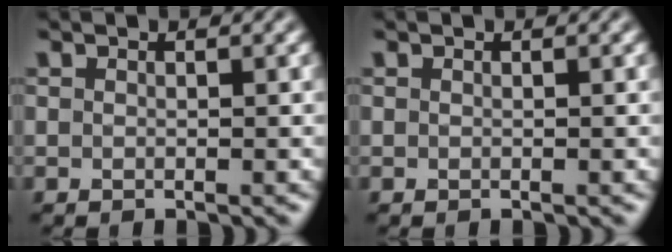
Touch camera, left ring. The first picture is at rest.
{"total": 0.0}